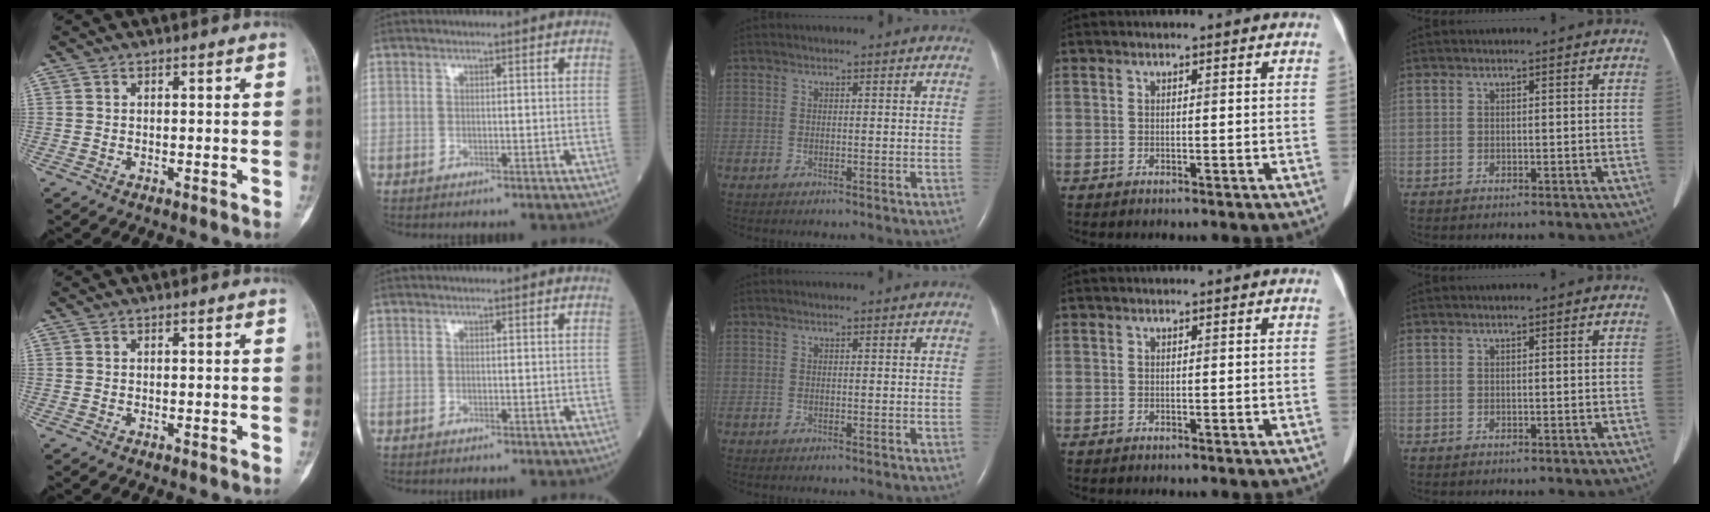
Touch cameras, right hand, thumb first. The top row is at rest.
{}